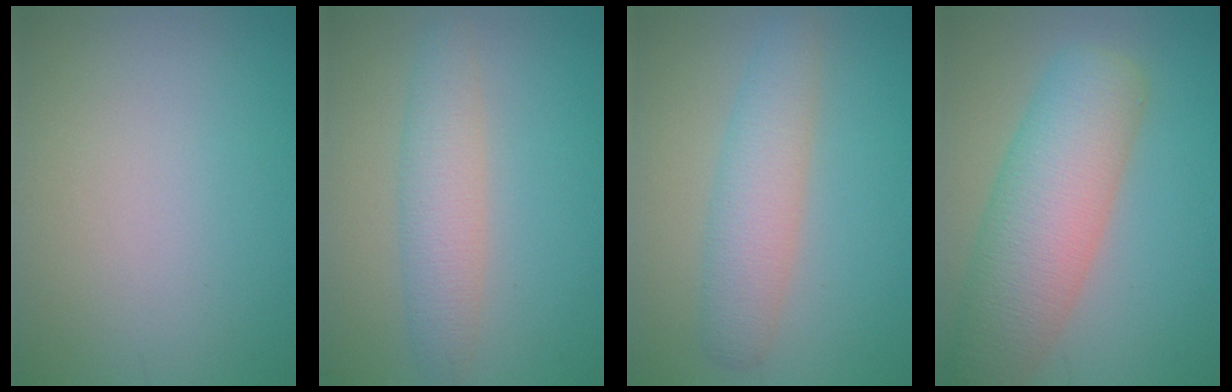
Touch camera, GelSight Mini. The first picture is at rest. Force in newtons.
{"total": 3.7, "press": 3.7, "slide": 0.1}
{"total": 4.1, "press": 4.1, "slide": 0.2}
{"total": 8.6, "press": 8.6, "slide": 0.5}